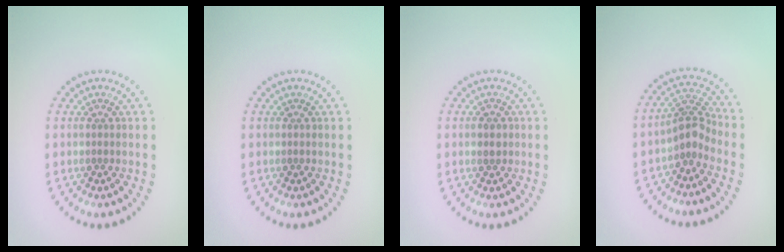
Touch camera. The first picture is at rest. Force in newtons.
{"total": 0.0}
{"total": 1.2, "press": 1.2, "slide": 0.2}
{"total": 2.7, "press": 2.1, "slide": 1.8}